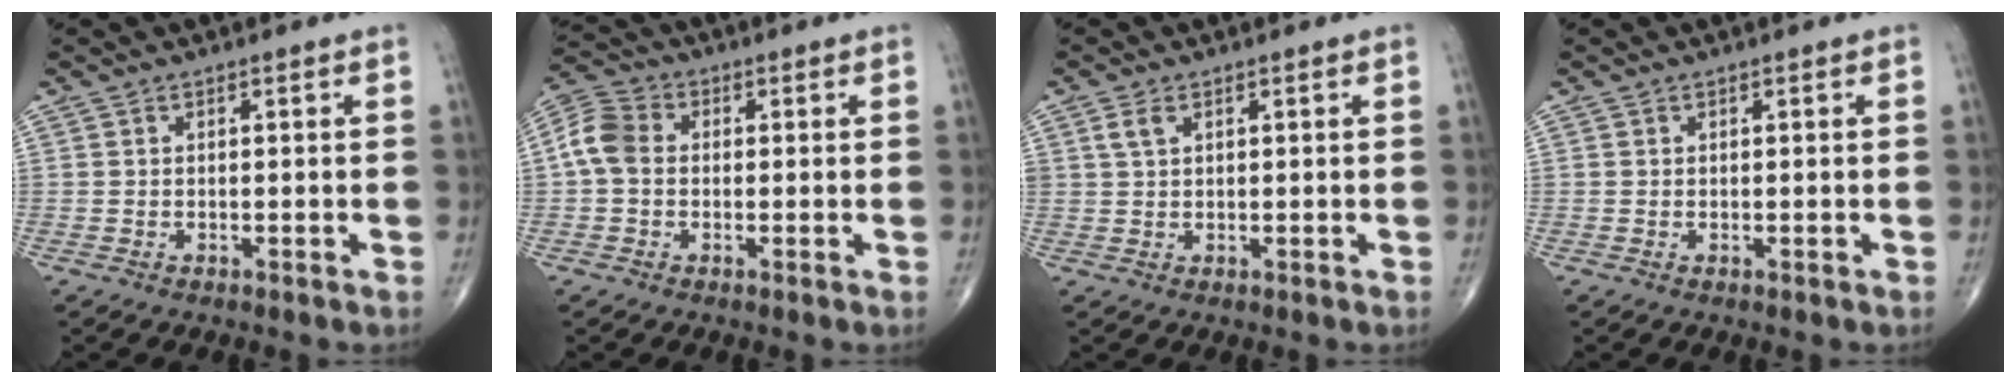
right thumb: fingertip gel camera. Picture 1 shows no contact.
{"total": 6.8, "force": [0.1, 5.3, 4.3], "torque": [-0.083, 0.021, -0.009]}
{"total": 2.4, "force": [1.2, 1.4, 1.5], "torque": [-0.029, 0.002, 0.028]}
{"total": 0.0}